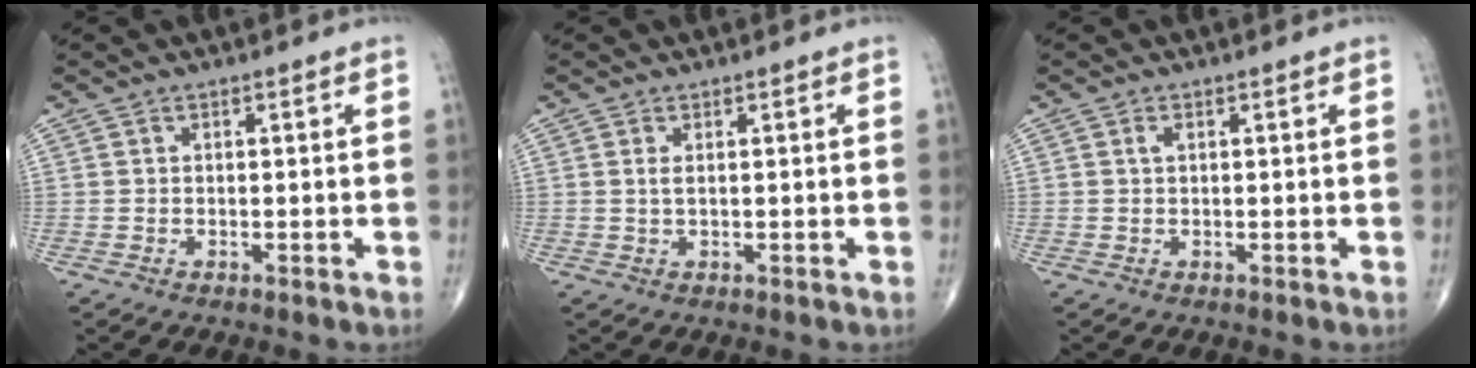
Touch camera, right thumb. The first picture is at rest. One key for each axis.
{"total": 1.2, "fx": 0.3, "fy": 0.4, "fz": 1.1, "tx": -0.028, "ty": 0.001, "tz": 0.009}
{"total": 0.8, "fx": 0.2, "fy": 0.4, "fz": 0.7, "tx": -0.016, "ty": 0.004, "tz": 0.004}